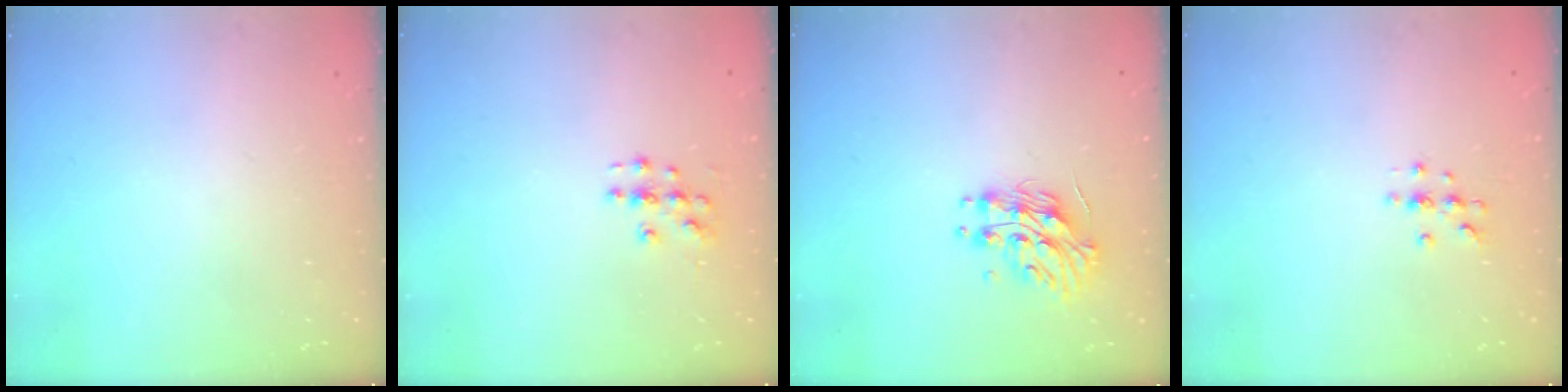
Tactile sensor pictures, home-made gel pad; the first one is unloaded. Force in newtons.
{"total": 3.7, "press": 3.7, "slide": 0.1}
{"total": 11.6, "press": 11.6, "slide": 0.0}
{"total": 4.9, "press": 4.9, "slide": 0.5}